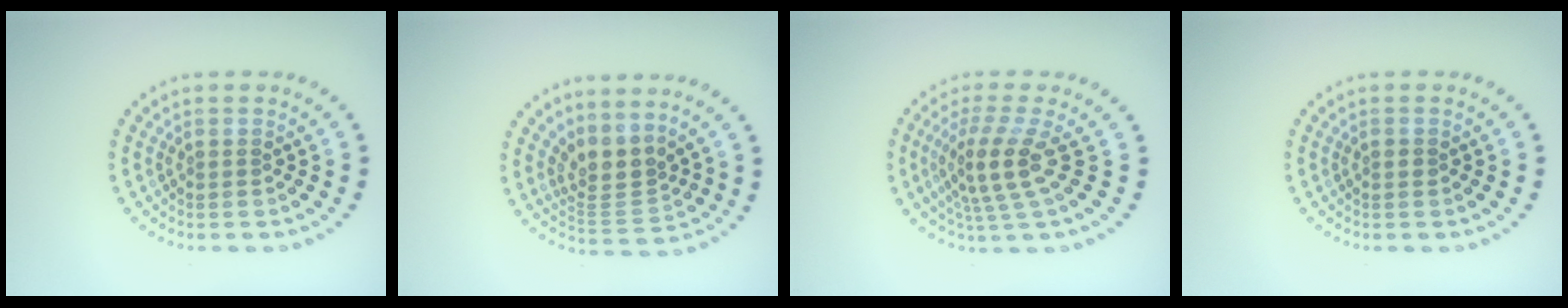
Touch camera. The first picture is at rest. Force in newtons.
{"total": 3.0, "press": 2.1, "slide": 2.1}
{"total": 3.7, "press": 2.8, "slide": 2.5}
{"total": 0.8, "press": 0.8, "slide": 0.1}